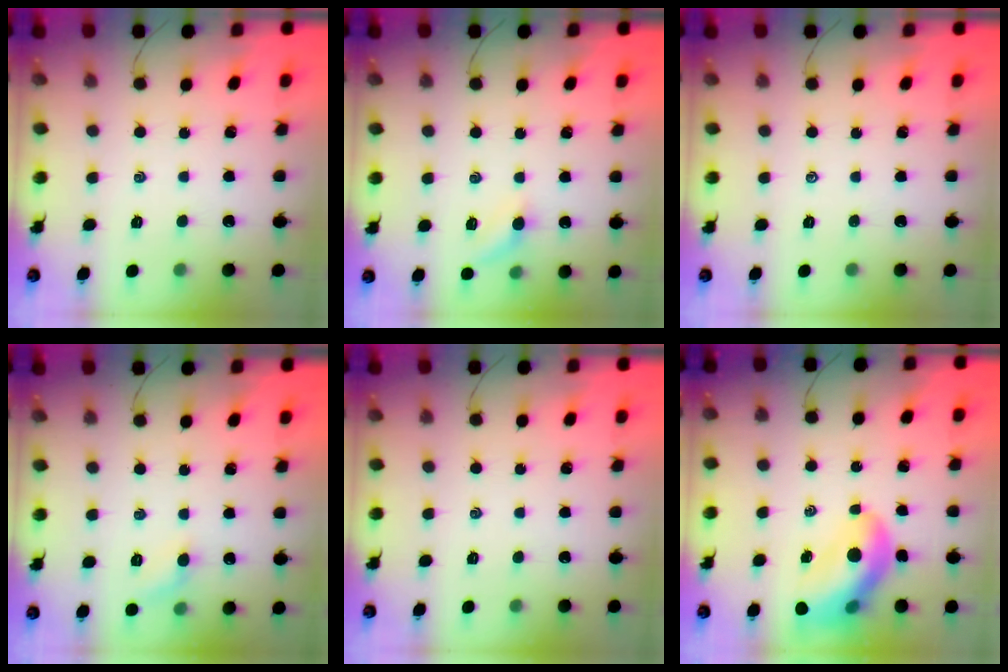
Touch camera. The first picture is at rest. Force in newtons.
{"total": 5.7, "press": 5.5, "slide": 1.5}
{"total": 0.0}
{"total": 5.3, "press": 5.0, "slide": 1.6}
{"total": 0.0}
{"total": 13.7, "press": 13.2, "slide": 3.8}